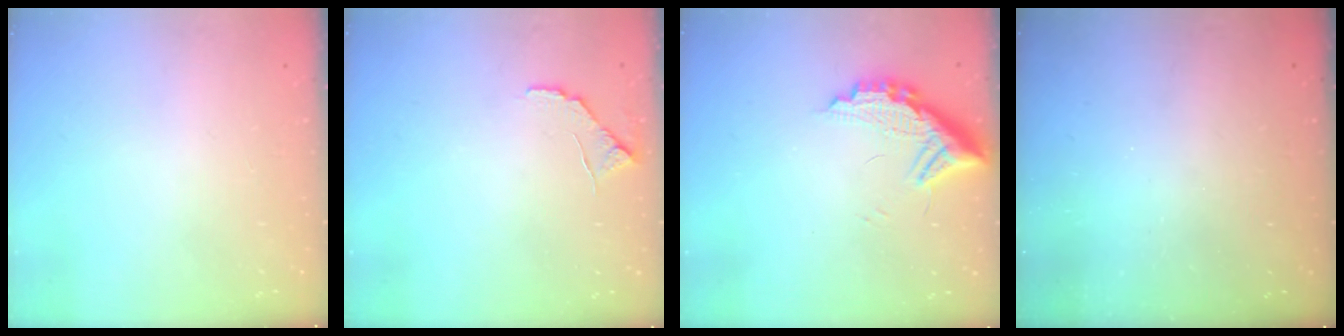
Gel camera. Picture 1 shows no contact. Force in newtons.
{"total": 6.4, "press": 6.4, "slide": 0.4}
{"total": 10.9, "press": 10.8, "slide": 0.8}
{"total": 3.0, "press": 3.0, "slide": 0.6}